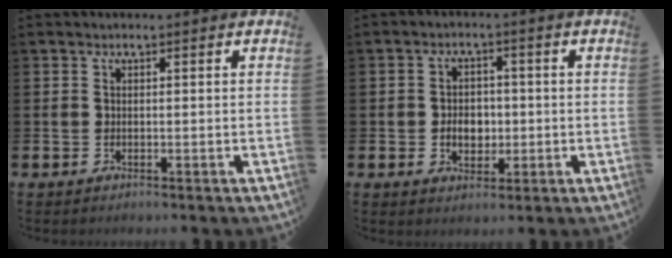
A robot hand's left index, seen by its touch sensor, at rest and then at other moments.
{"total": 3.8, "force": [-0.5, 3.0, 2.4], "torque": [-0.037, 0.002, -0.017]}